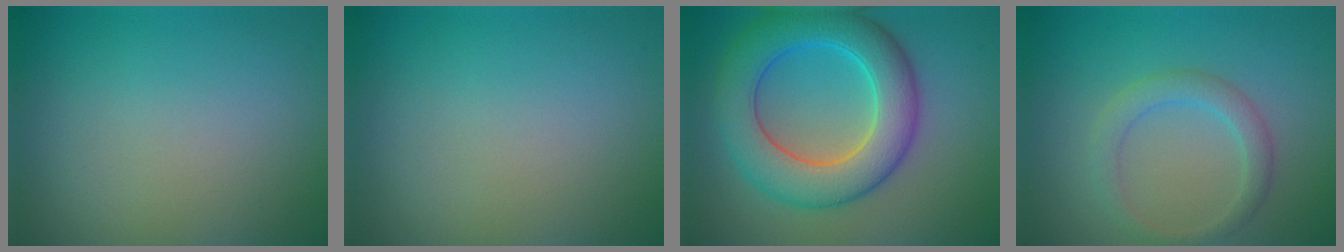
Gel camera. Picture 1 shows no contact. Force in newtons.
{"total": 0.0}
{"total": 8.3, "press": 8.3, "slide": 0.2}
{"total": 2.5, "press": 2.5, "slide": 0.1}